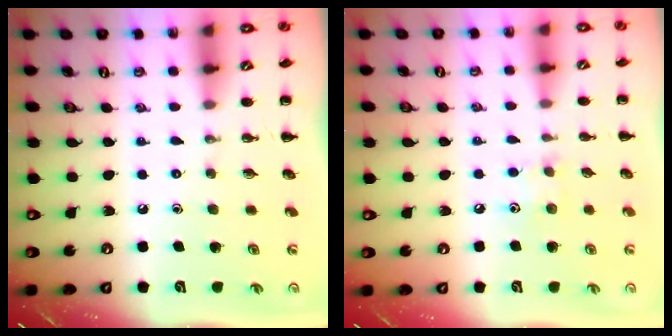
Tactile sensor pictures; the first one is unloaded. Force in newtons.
{"total": 6.4, "press": 6.2, "slide": 1.6}